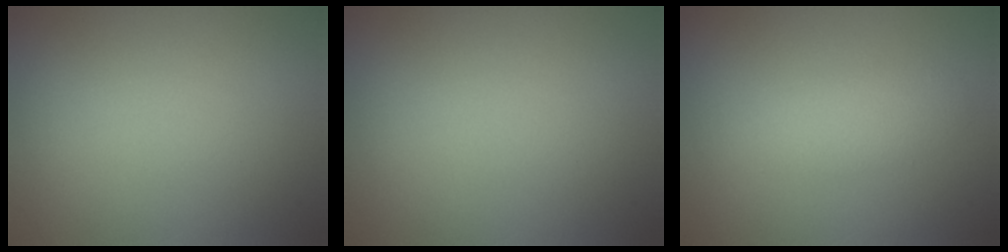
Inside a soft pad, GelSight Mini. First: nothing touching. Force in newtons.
{"total": 0.0}
{"total": 1.8, "press": 1.8, "slide": 0.0}